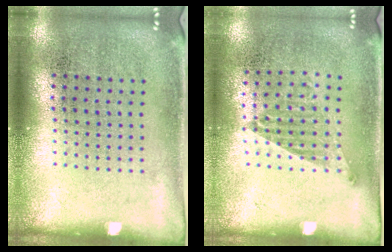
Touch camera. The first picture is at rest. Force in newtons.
{"total": 1.0, "press": 0.8, "slide": 0.7}